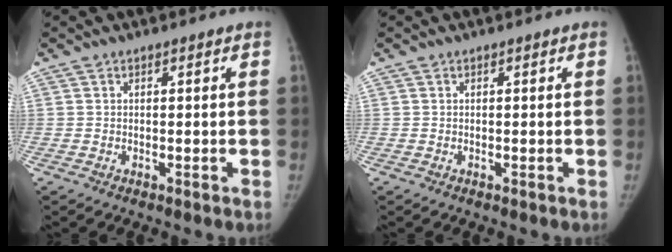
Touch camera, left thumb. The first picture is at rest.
{"total": 0.0}